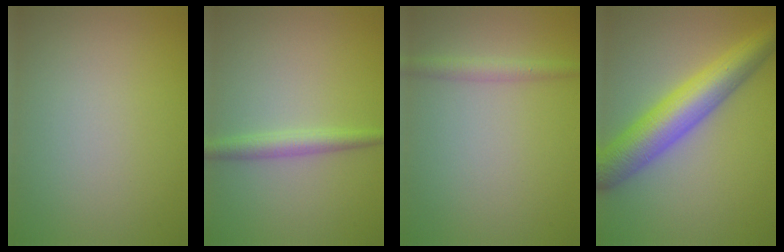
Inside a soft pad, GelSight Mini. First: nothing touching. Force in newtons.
{"total": 2.2, "press": 2.2, "slide": 0.0}
{"total": 1.8, "press": 1.8, "slide": 0.1}
{"total": 7.6, "press": 7.6, "slide": 0.1}